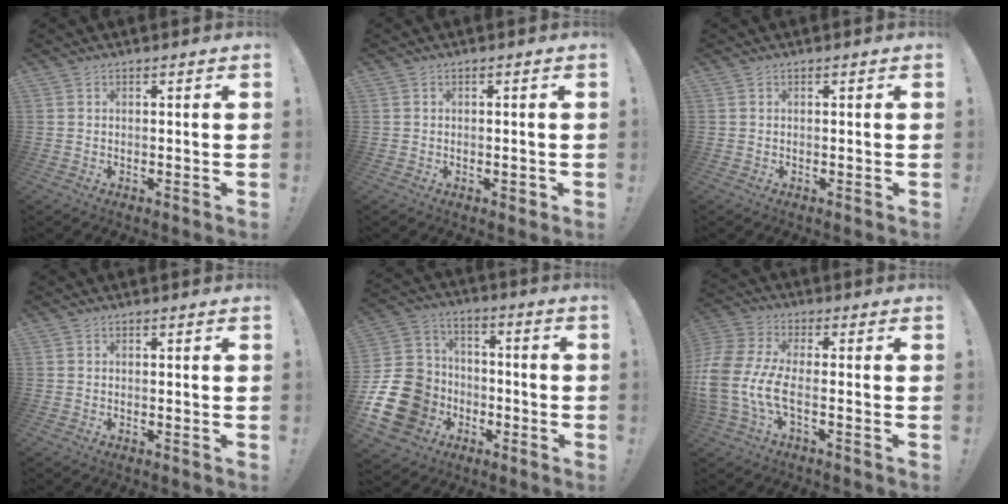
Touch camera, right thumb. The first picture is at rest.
{"total": 1.4, "force": [-0.5, 1.0, 0.9], "torque": [-0.010, 0.002, -0.008]}
{"total": 0.0}
{"total": 0.0}
{"total": 21.6, "force": [-6.7, 18.0, 10.1], "torque": [-0.188, 0.045, -0.080]}
{"total": 12.3, "force": [-2.8, 5.9, 10.4], "torque": [-0.227, -0.001, -0.047]}